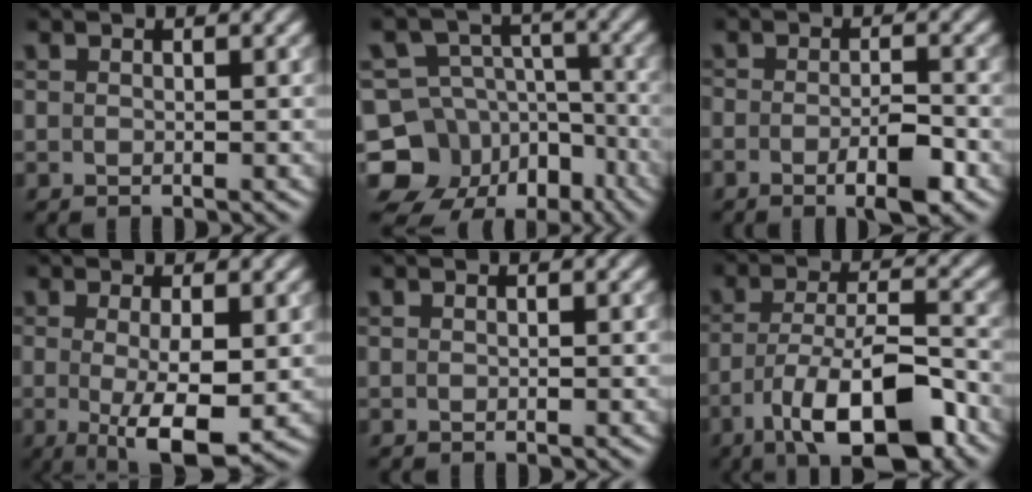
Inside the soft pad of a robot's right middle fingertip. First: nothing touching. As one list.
[{"total": 15.2, "force": [-8.8, 11.5, 4.7], "torque": [-0.094, -0.027, -0.146]}, {"total": 4.1, "force": [-2.0, 1.0, 3.4], "torque": [-0.059, -0.005, -0.035]}, {"total": 5.7, "force": [-0.9, 1.4, 5.5], "torque": [-0.090, -0.016, -0.010]}, {"total": 0.0}, {"total": 10.5, "force": [-5.2, 3.6, 8.4], "torque": [-0.145, -0.009, -0.087]}]